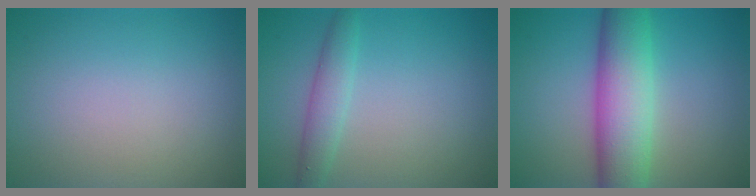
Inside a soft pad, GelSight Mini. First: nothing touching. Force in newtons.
{"total": 2.4, "press": 2.4, "slide": 0.1}
{"total": 8.3, "press": 8.3, "slide": 0.3}